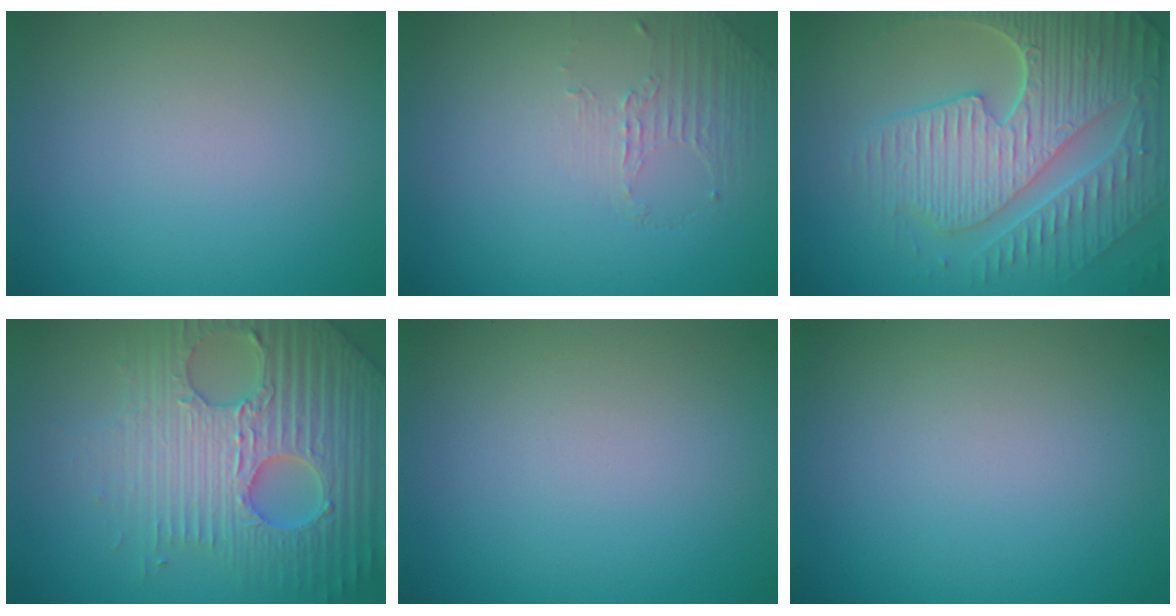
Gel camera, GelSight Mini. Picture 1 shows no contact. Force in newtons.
{"total": 1.2, "press": 0.4, "slide": 1.1}
{"total": 8.8, "press": 6.4, "slide": 6.0}
{"total": 7.1, "press": 6.8, "slide": 1.8}
{"total": 0.0}
{"total": 0.0}